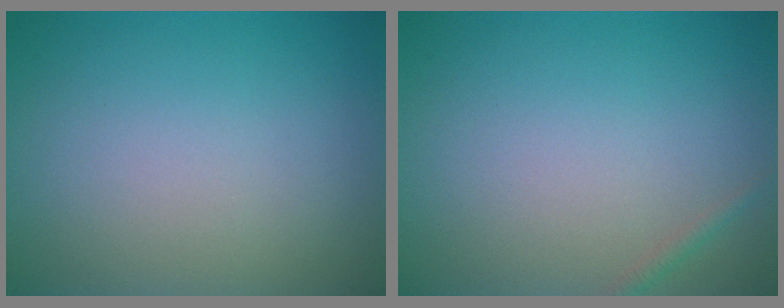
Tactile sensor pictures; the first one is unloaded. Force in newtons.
{"total": 0.7, "press": 0.7, "slide": 0.0}